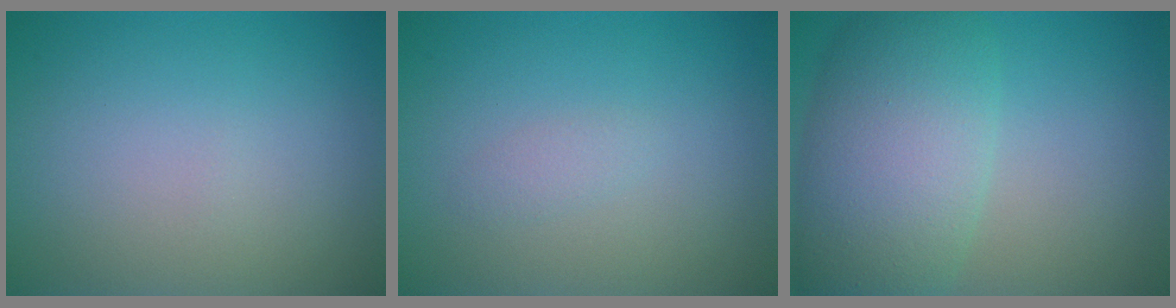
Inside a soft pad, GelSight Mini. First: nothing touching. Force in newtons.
{"total": 0.8, "press": 0.8, "slide": 0.1}
{"total": 8.4, "press": 8.4, "slide": 0.3}